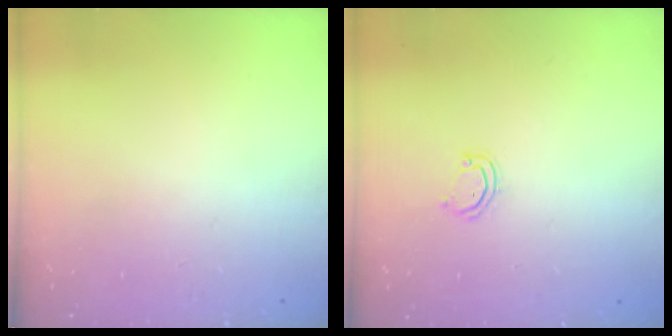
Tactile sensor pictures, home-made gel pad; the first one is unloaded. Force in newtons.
{"total": 3.5, "press": 3.5, "slide": 0.3}